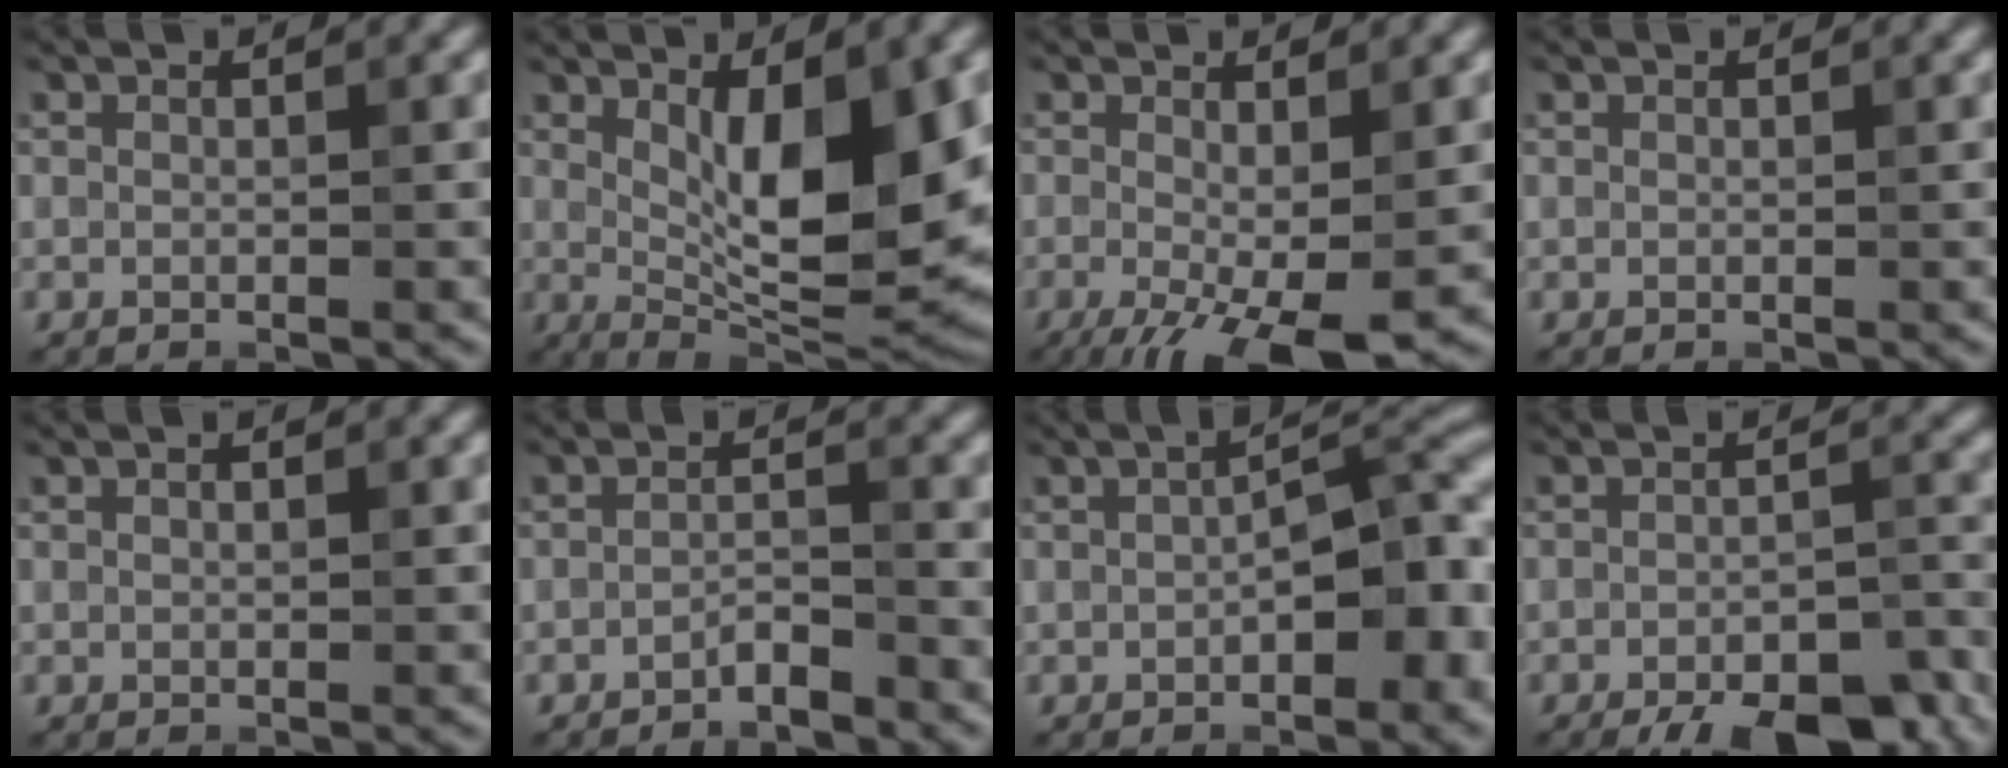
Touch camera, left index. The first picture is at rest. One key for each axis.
{"total": 10.7, "fx": 1.4, "fy": 3.5, "fz": 10.0, "tx": -0.142, "ty": -0.010, "tz": 0.028}
{"total": 6.6, "fx": -2.3, "fy": 2.0, "fz": 5.9, "tx": -0.107, "ty": -0.016, "tz": -0.032}
{"total": 0.0}
{"total": 0.8, "fx": 0.2, "fy": 0.3, "fz": 0.7, "tx": -0.010, "ty": 0.002, "tz": 0.002}
{"total": 1.8, "fx": -1.5, "fy": 0.3, "fz": 0.8, "tx": -0.014, "ty": 0.008, "tz": -0.030}
{"total": 6.6, "fx": -1.2, "fy": 2.8, "fz": 5.8, "tx": -0.072, "ty": 0.013, "tz": -0.022}
{"total": 9.8, "fx": -7.4, "fy": 3.3, "fz": 5.5, "tx": -0.066, "ty": -0.015, "tz": -0.091}